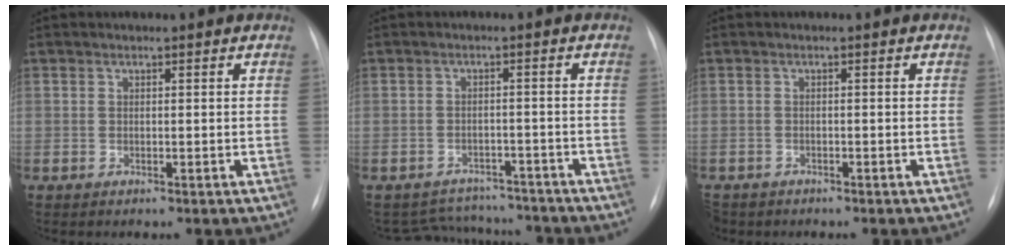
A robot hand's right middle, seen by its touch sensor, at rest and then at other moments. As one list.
[{"total": 7.9, "force": [-7.5, 2.5, -0.4], "torque": [0.009, 0.021, -0.098]}, {"total": 3.6, "force": [-2.8, 2.2, 0.5], "torque": [-0.008, -0.001, -0.046]}]